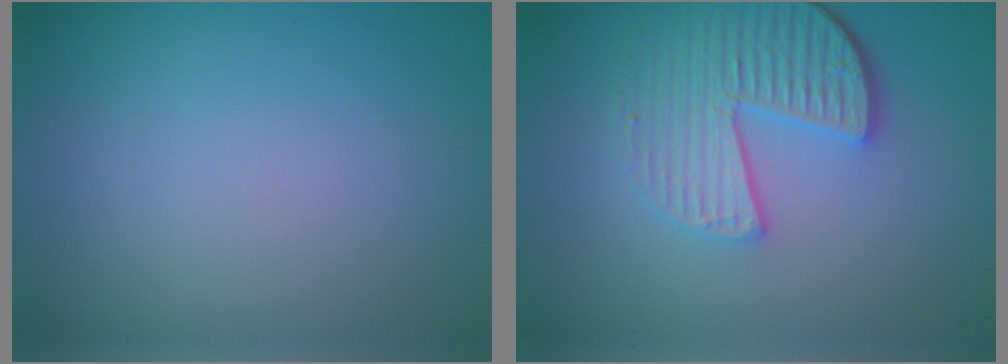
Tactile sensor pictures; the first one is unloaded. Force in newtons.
{"total": 5.6, "press": 4.1, "slide": 3.7}